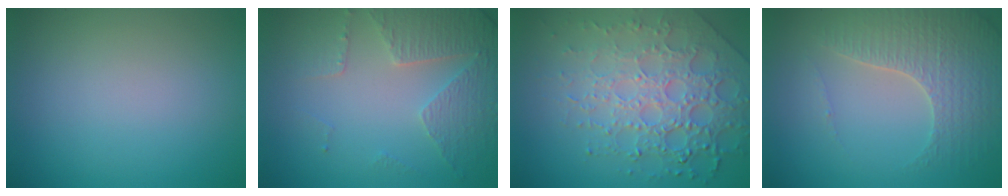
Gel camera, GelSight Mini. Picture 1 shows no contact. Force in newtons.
{"total": 4.8, "press": 3.5, "slide": 3.2}
{"total": 8.1, "press": 5.6, "slide": 5.9}
{"total": 4.0, "press": 3.9, "slide": 1.1}